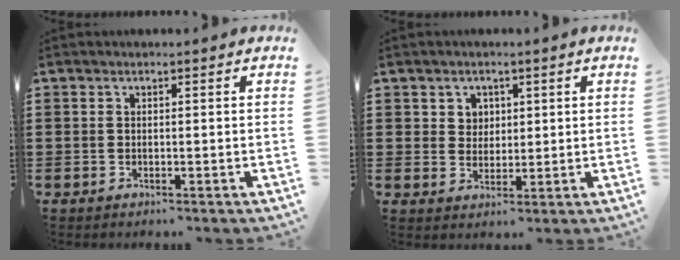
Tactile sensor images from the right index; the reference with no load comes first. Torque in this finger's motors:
{"motor_torque": [0.02, 0.00, 0.02, 0.03]}